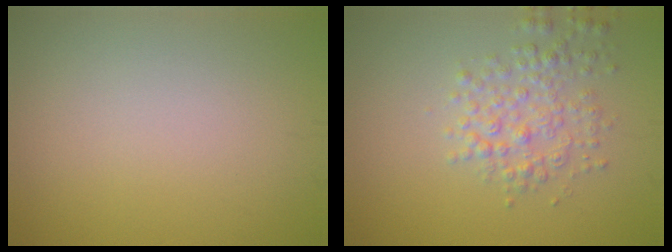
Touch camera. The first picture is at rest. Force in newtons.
{"total": 3.1, "press": 3.1, "slide": 0.1}